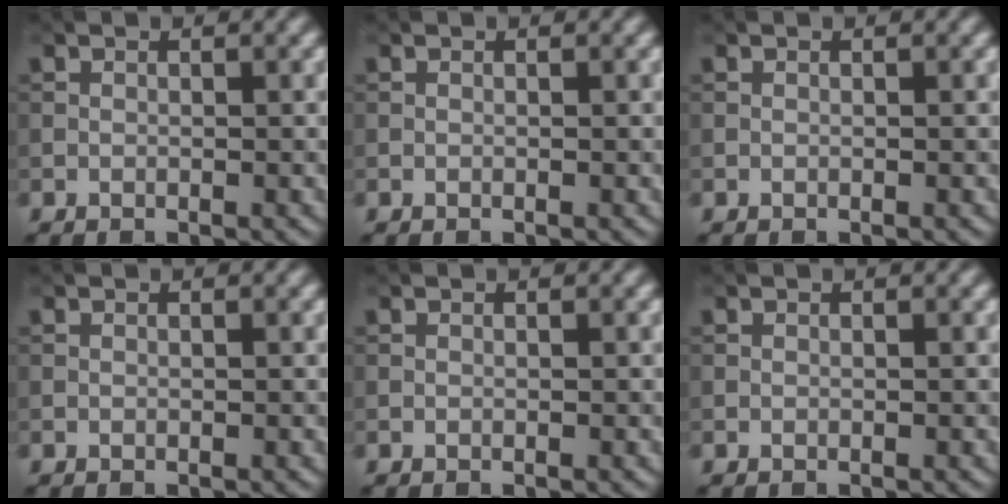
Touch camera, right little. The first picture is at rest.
{"total": 0.0}
{"total": 0.0}
{"total": 0.0}
{"total": 0.0}
{"total": 0.0}